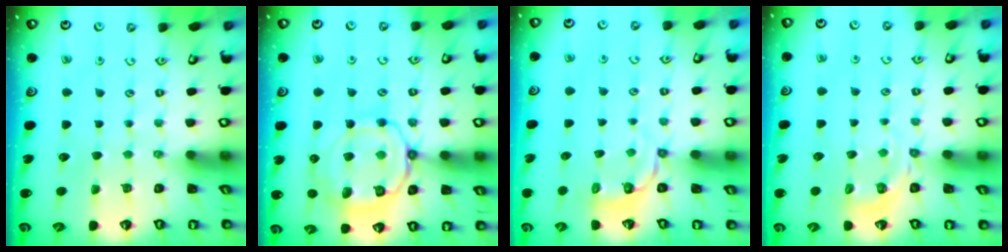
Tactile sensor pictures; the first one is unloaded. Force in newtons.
{"total": 12.1, "press": 12.0, "slide": 0.9}
{"total": 3.5, "press": 2.1, "slide": 2.9}
{"total": 2.8, "press": 2.1, "slide": 1.8}